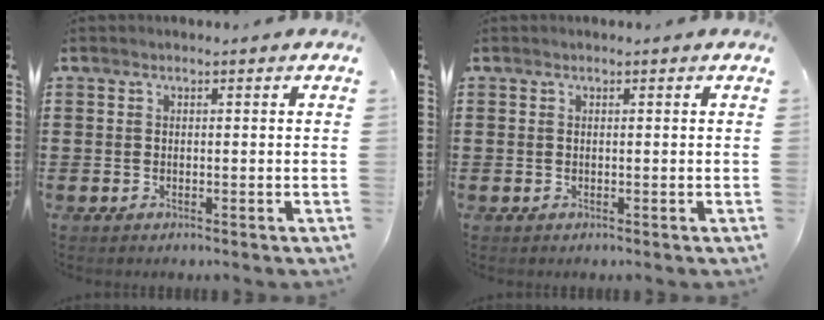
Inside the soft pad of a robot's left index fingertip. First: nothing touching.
{"total": 0.0}